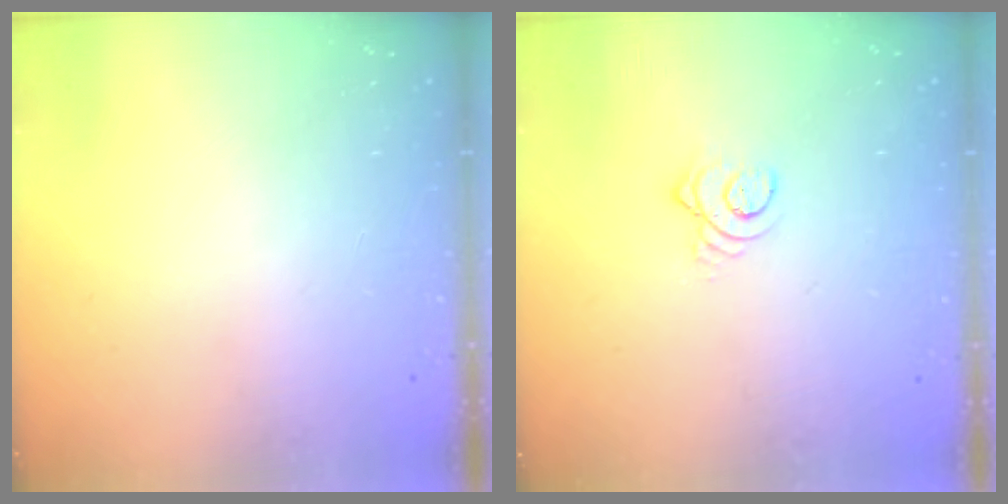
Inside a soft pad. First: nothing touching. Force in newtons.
{"total": 3.3, "press": 3.3, "slide": 0.4}